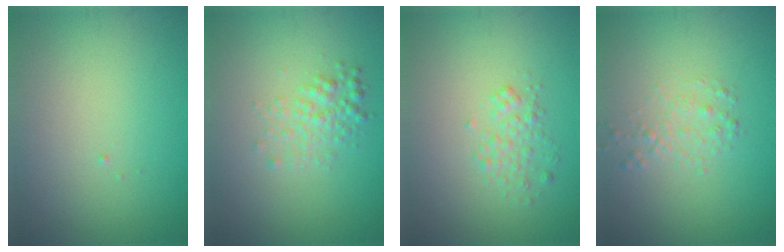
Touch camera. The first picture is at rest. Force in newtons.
{"total": 2.2, "press": 2.2, "slide": 0.0}
{"total": 1.6, "press": 1.6, "slide": 0.1}
{"total": 1.4, "press": 1.4, "slide": 0.1}